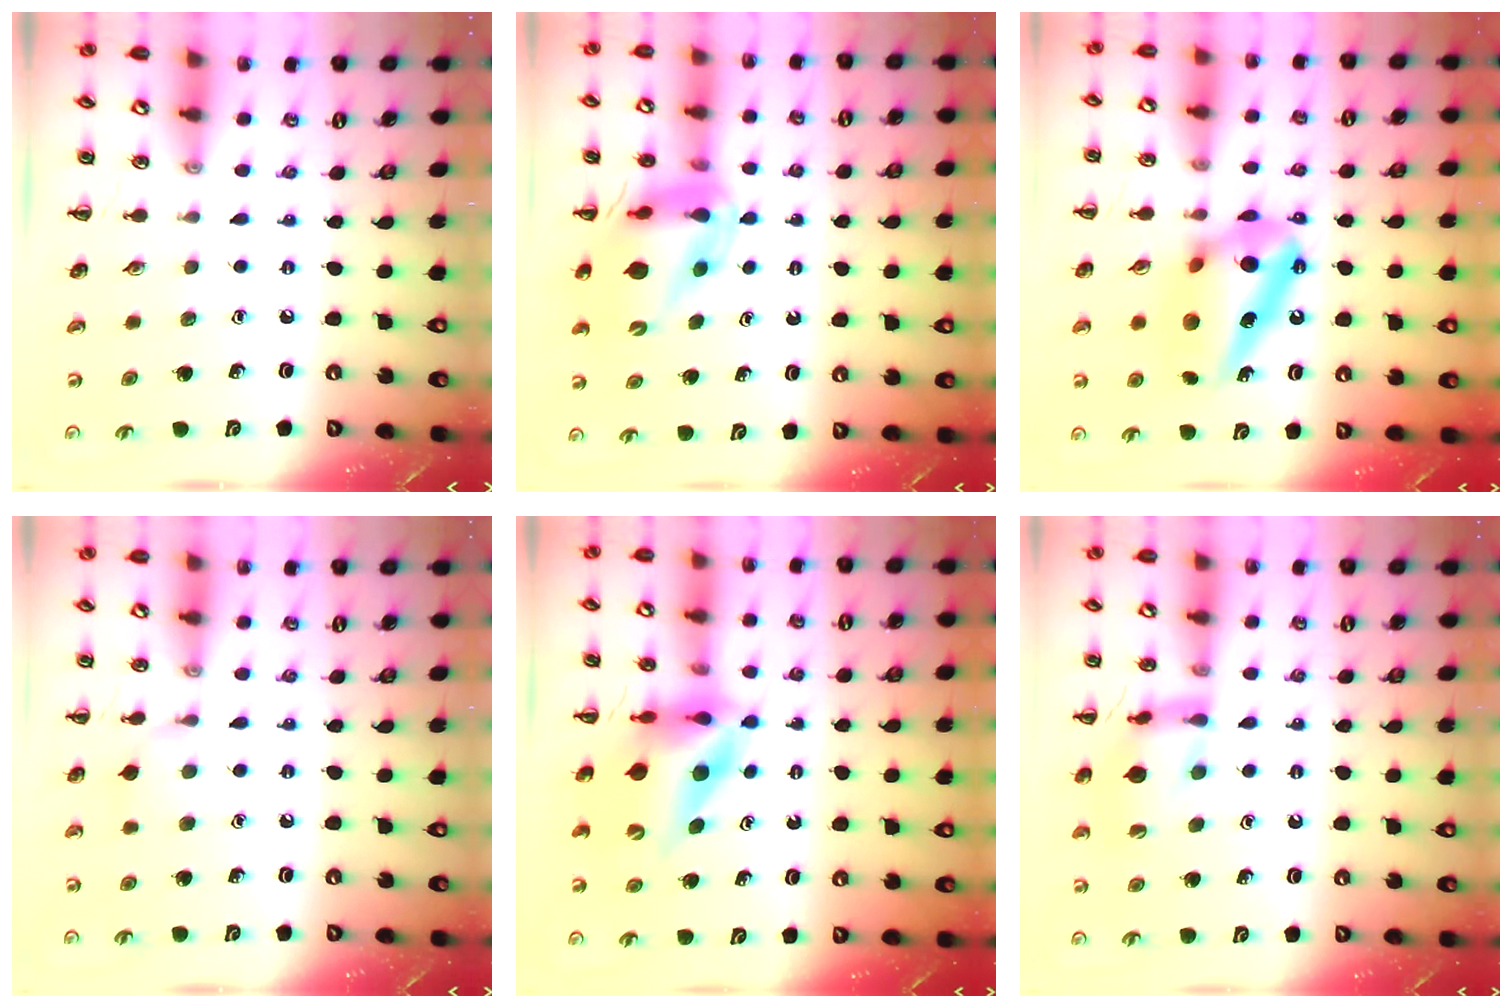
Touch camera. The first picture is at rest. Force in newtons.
{"total": 13.8, "press": 13.3, "slide": 3.7}
{"total": 15.0, "press": 14.9, "slide": 0.3}
{"total": 5.6, "press": 5.2, "slide": 1.9}
{"total": 11.1, "press": 10.5, "slide": 3.6}
{"total": 14.4, "press": 14.3, "slide": 2.2}